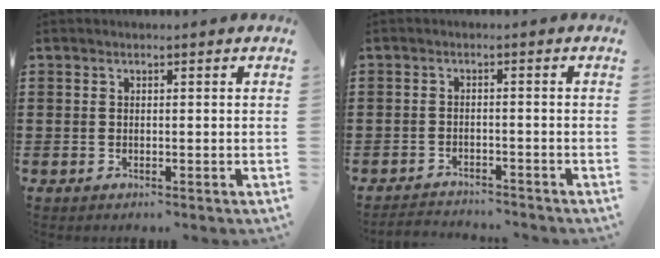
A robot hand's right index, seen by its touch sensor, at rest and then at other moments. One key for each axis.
{"total": 2.3, "fx": -2.3, "fy": 0.1, "fz": 0.0, "tx": -0.006, "ty": 0.000, "tz": -0.049}